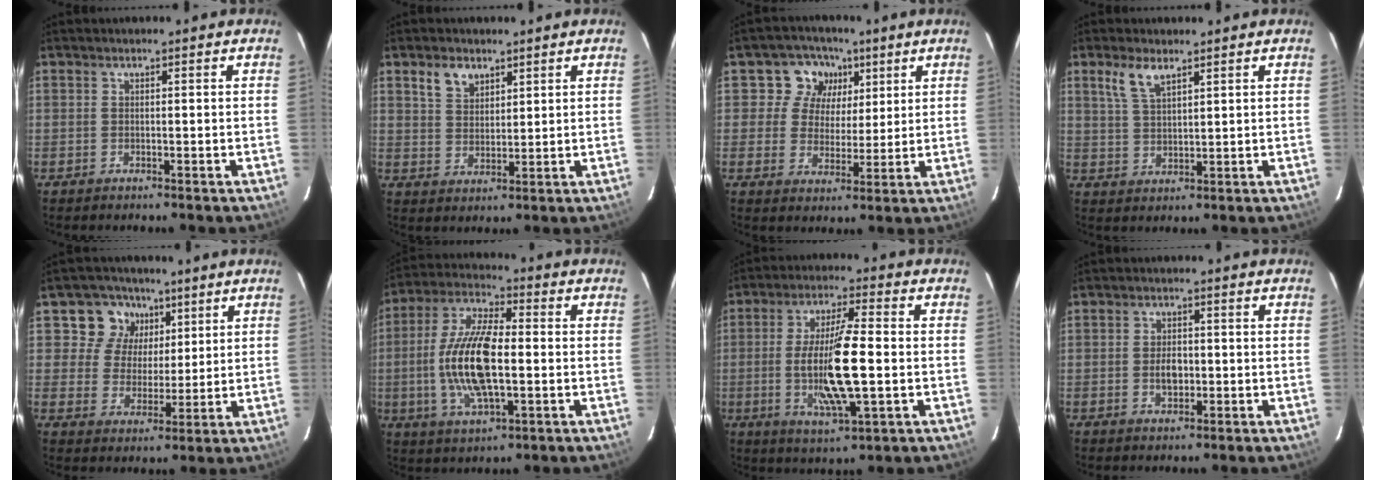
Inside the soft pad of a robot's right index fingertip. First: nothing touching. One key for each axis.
{"total": 5.2, "fx": 3.2, "fy": 3.2, "fz": 2.5, "tx": -0.046, "ty": 0.011, "tz": 0.063}
{"total": 8.1, "fx": 3.4, "fy": 7.2, "fz": 1.5, "tx": -0.022, "ty": 0.006, "tz": 0.050}
{"total": 5.2, "fx": 3.3, "fy": 1.9, "fz": 3.5, "tx": -0.071, "ty": 0.005, "tz": 0.070}
{"total": 8.5, "fx": 4.1, "fy": 7.4, "fz": 1.3, "tx": -0.026, "ty": 0.008, "tz": 0.066}
{"total": 15.6, "fx": -1.7, "fy": 5.8, "fz": 14.4, "tx": -0.297, "ty": 0.002, "tz": -0.034}
{"total": 13.8, "fx": -1.9, "fy": 2.5, "fz": 13.5, "tx": -0.256, "ty": -0.012, "tz": -0.032}
{"total": 3.5, "fx": -0.6, "fy": 2.3, "fz": 2.6, "tx": -0.046, "ty": 0.002, "tz": -0.008}